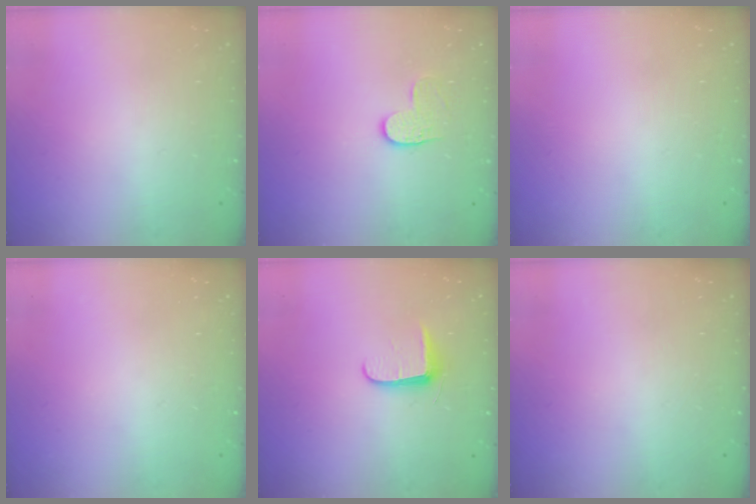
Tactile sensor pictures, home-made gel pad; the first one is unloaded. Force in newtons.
{"total": 4.7, "press": 4.7, "slide": 0.4}
{"total": 0.0}
{"total": 0.0}
{"total": 6.8, "press": 6.7, "slide": 0.9}
{"total": 0.0}